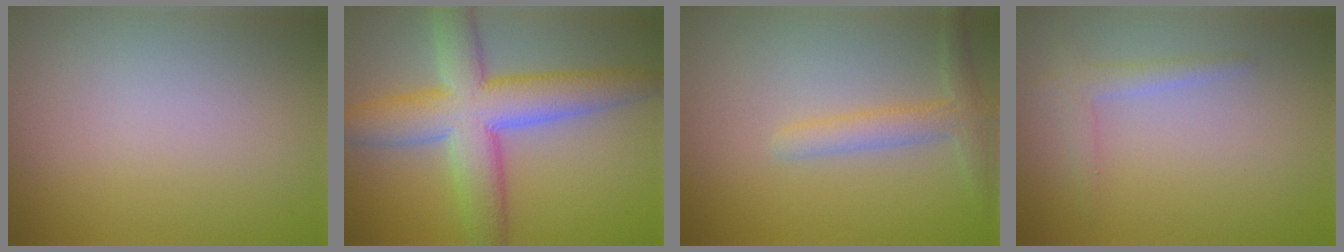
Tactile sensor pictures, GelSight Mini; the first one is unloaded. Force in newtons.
{"total": 8.9, "press": 8.9, "slide": 0.5}
{"total": 2.6, "press": 2.6, "slide": 0.2}
{"total": 1.6, "press": 1.6, "slide": 0.0}